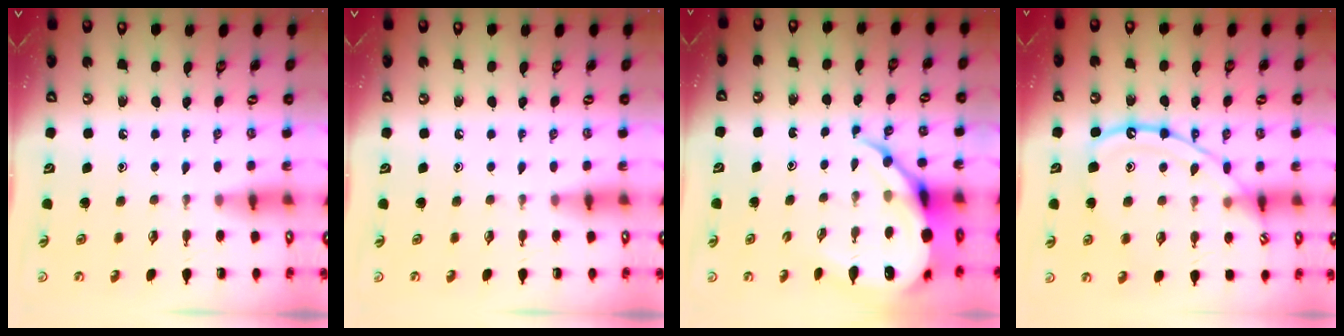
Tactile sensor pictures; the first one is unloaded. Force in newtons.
{"total": 0.0}
{"total": 10.9, "press": 10.8, "slide": 1.2}
{"total": 14.7, "press": 14.7, "slide": 1.3}